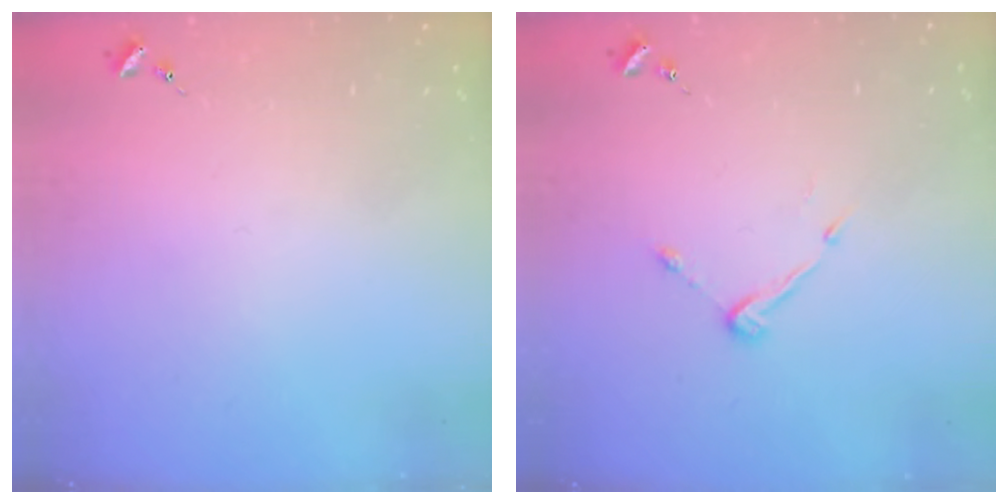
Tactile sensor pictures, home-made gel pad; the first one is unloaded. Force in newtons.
{"total": 6.5, "press": 6.5, "slide": 0.6}